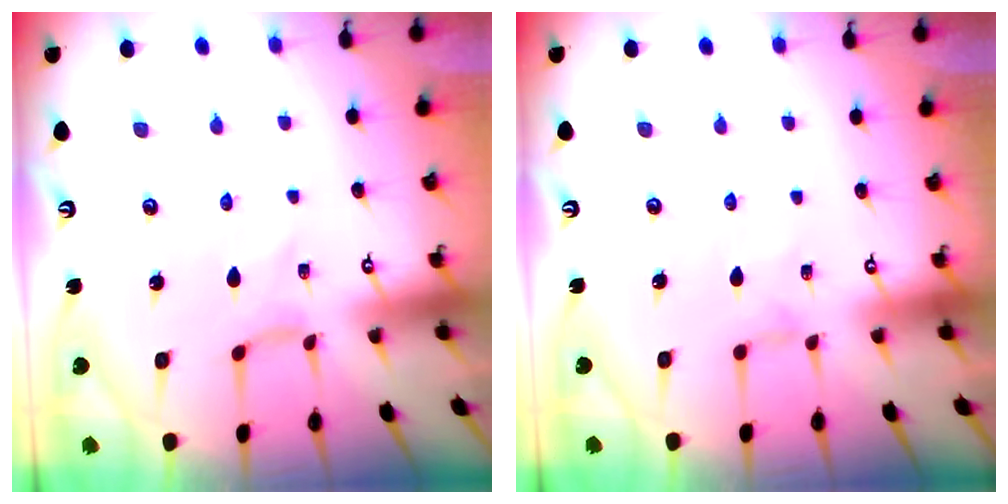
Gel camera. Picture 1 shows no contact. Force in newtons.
{"total": 0.9, "press": 0.8, "slide": 0.4}